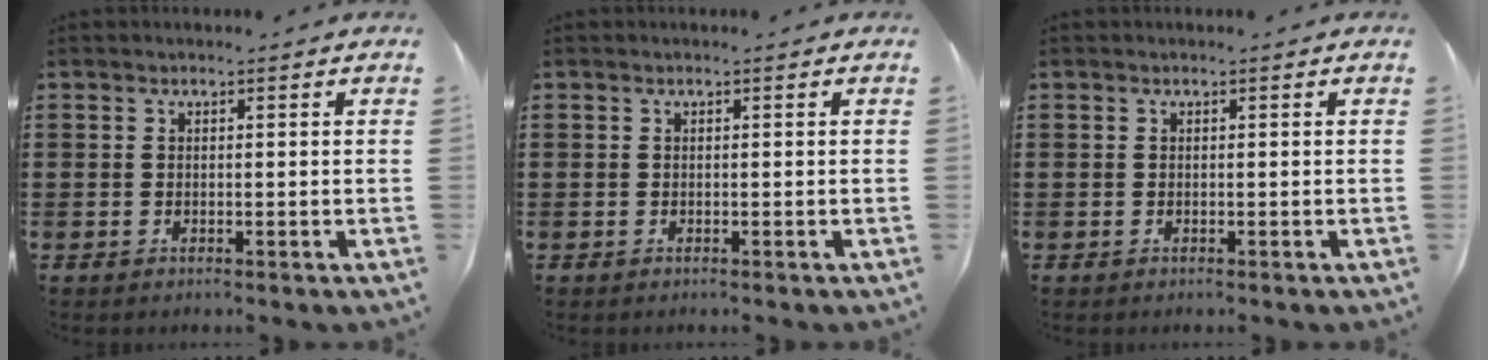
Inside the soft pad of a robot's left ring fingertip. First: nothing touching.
{"total": 0.0}
{"total": 0.0}